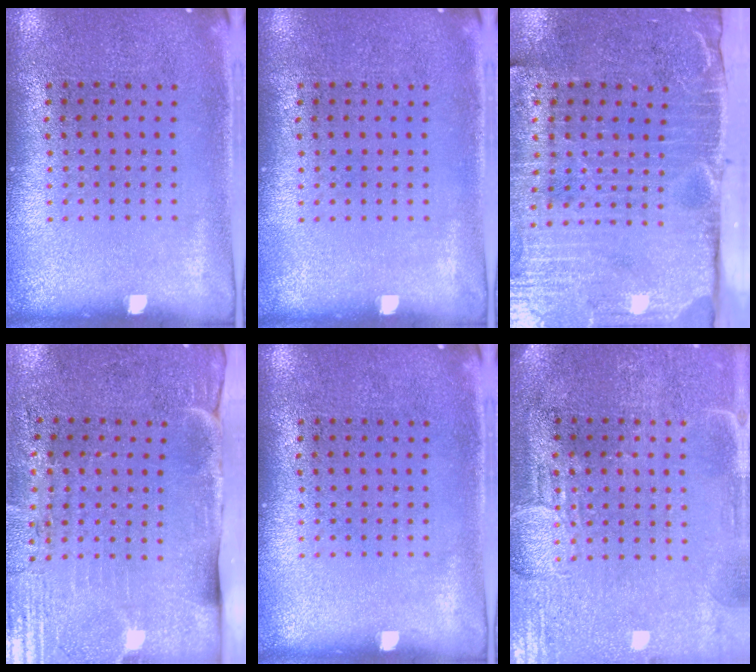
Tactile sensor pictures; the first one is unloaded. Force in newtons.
{"total": 0.0}
{"total": 4.8, "press": 3.9, "slide": 2.7}
{"total": 4.6, "press": 3.7, "slide": 2.7}
{"total": 0.0}
{"total": 3.9, "press": 3.4, "slide": 1.8}